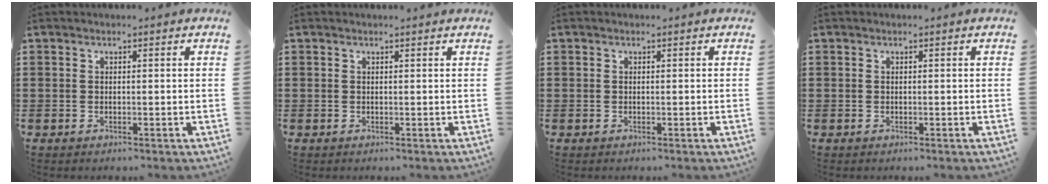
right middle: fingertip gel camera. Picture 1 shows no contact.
{"total": 0.0}
{"total": 0.0}
{"total": 0.0}